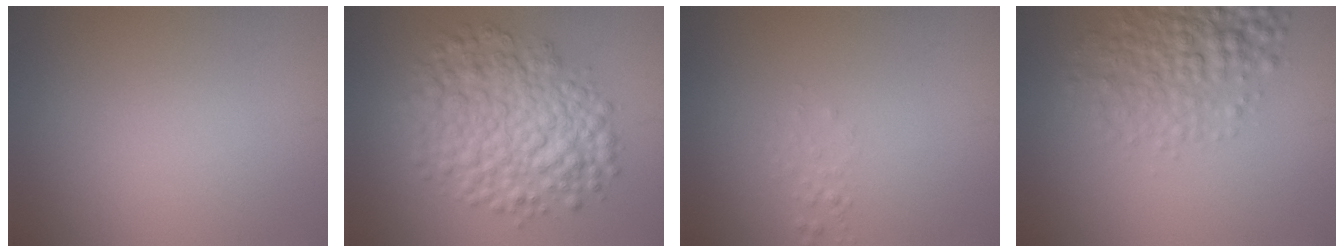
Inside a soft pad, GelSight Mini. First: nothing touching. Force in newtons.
{"total": 7.8, "press": 7.8, "slide": 0.2}
{"total": 0.7, "press": 0.7, "slide": 0.1}
{"total": 4.7, "press": 4.7, "slide": 0.1}